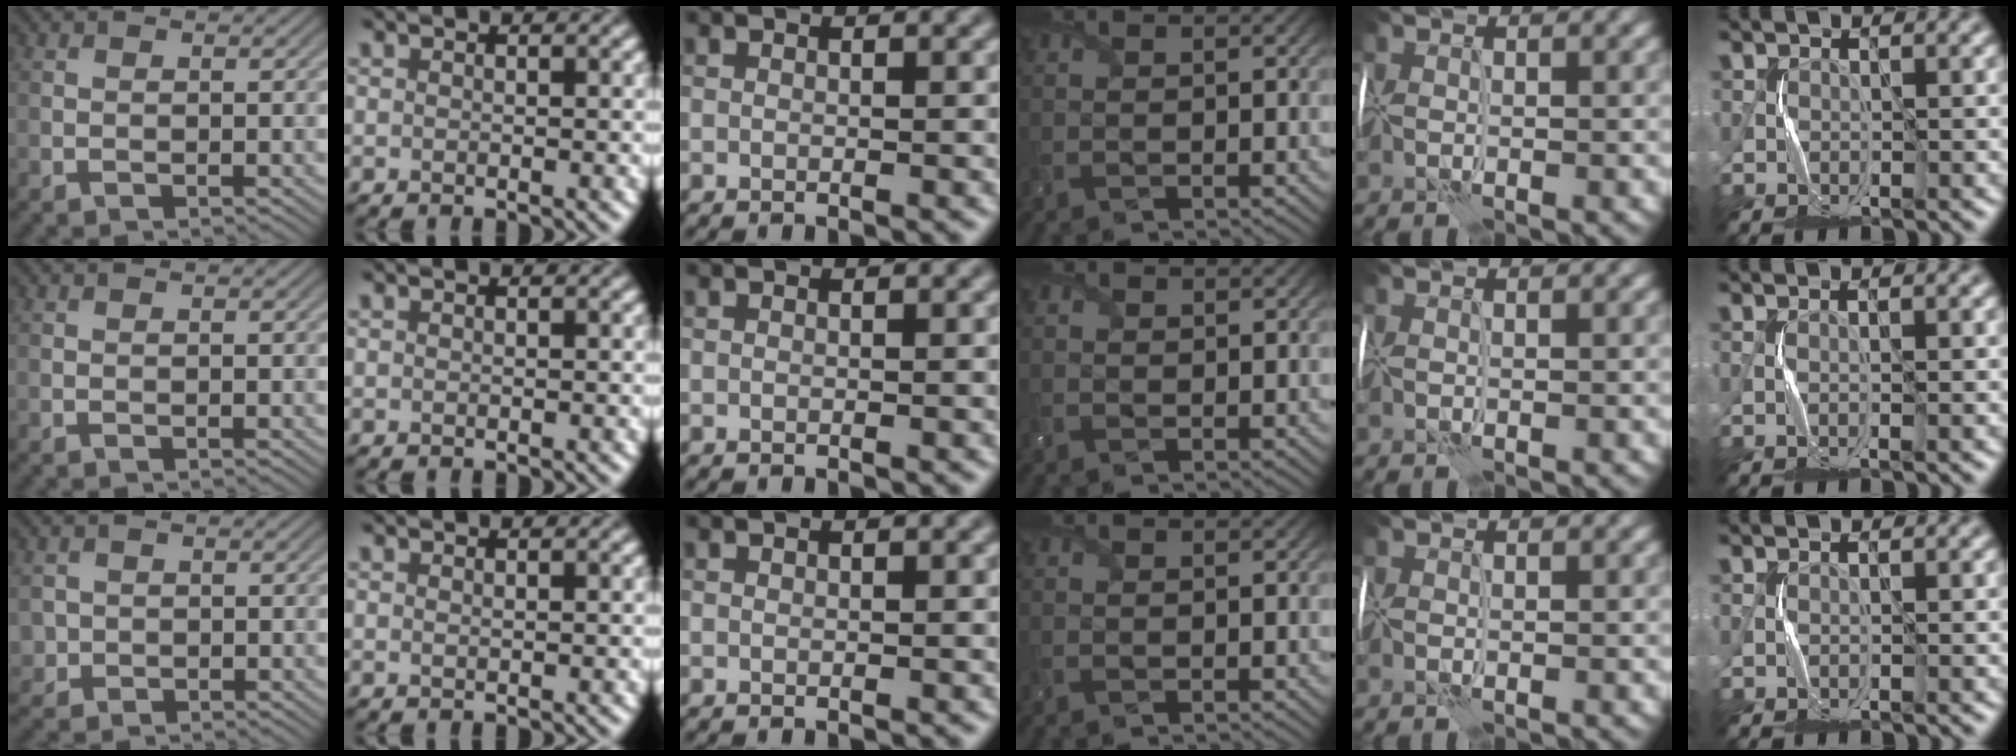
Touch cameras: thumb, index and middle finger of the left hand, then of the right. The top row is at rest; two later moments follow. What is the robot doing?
{"motion": "wrap", "object": "receipt paper"}